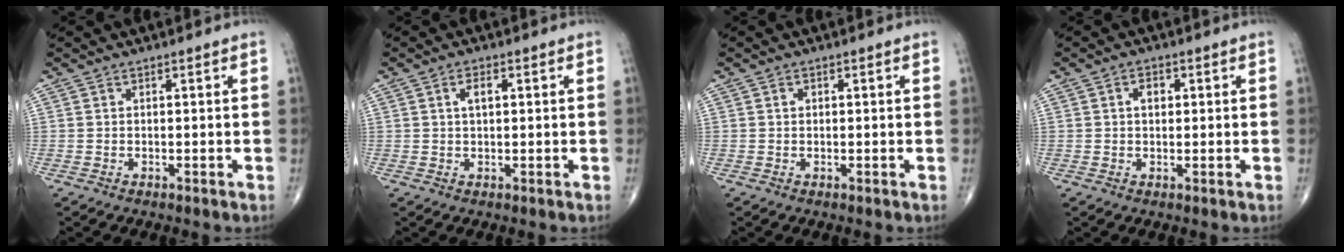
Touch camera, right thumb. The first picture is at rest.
{"total": 2.7, "force": [0.8, 1.3, 2.2], "torque": [-0.038, 0.003, 0.013]}
{"total": 0.9, "force": [0.2, 0.7, 0.5], "torque": [-0.006, 0.001, 0.004]}
{"total": 2.7, "force": [0.7, 1.8, 1.9], "torque": [-0.025, 0.004, 0.009]}